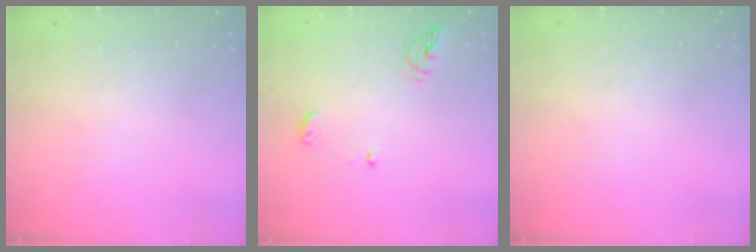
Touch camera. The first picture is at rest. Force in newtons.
{"total": 6.7, "press": 6.7, "slide": 0.3}
{"total": 0.0}